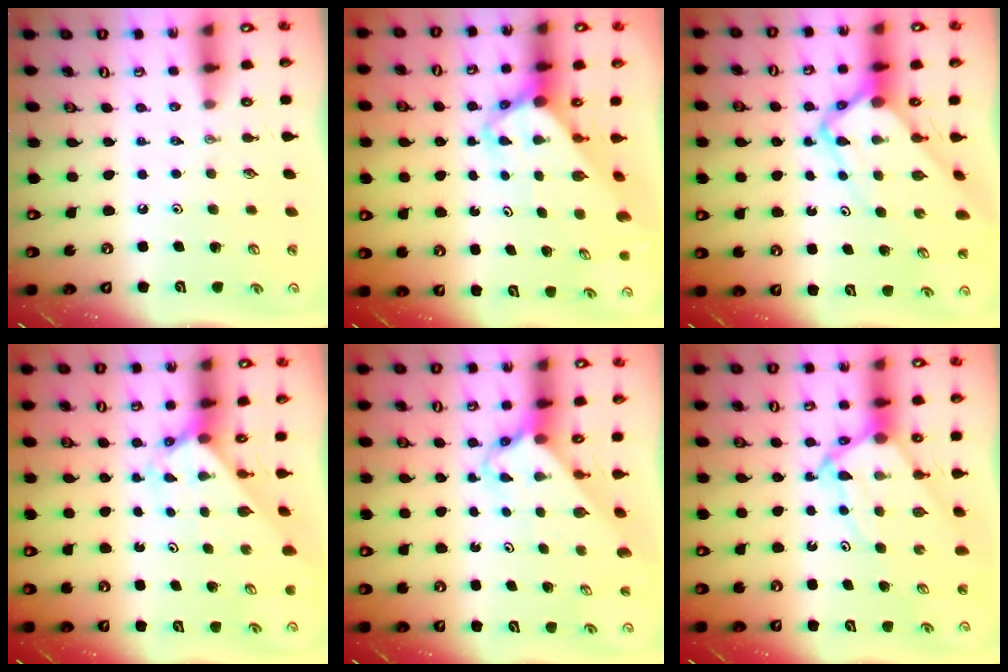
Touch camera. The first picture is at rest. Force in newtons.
{"total": 4.3, "press": 4.3, "slide": 0.2}
{"total": 7.2, "press": 7.2, "slide": 0.6}
{"total": 2.3, "press": 2.3, "slide": 0.2}
{"total": 2.9, "press": 2.9, "slide": 0.3}
{"total": 8.2, "press": 8.2, "slide": 0.8}